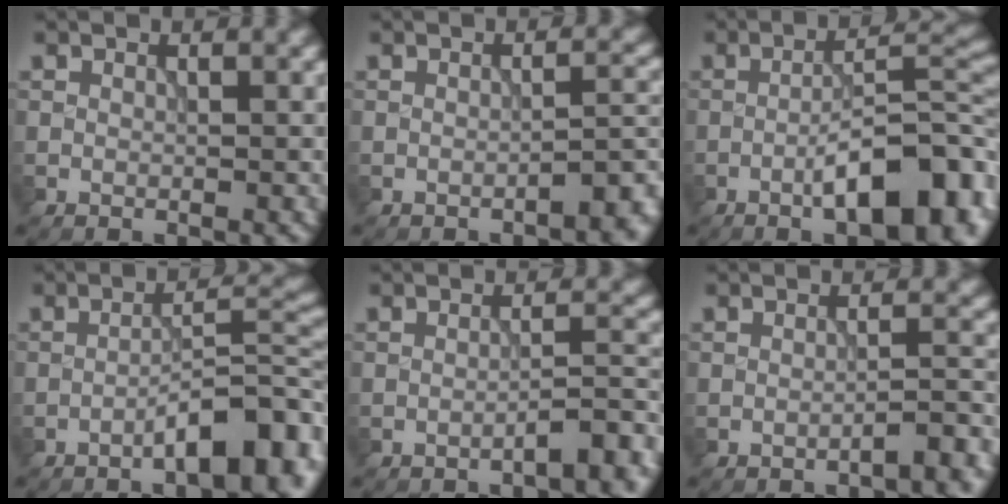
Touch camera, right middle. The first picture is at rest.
{"total": 3.1, "force": [-2.0, 0.9, 2.2], "torque": [-0.027, 0.009, -0.033]}
{"total": 10.3, "force": [-4.3, 3.3, 8.7], "torque": [-0.122, 0.008, -0.065]}
{"total": 7.4, "force": [-4.0, 1.9, 6.0], "torque": [-0.082, 0.016, -0.062]}
{"total": 3.9, "force": [-2.5, 1.0, 2.9], "torque": [-0.032, 0.013, -0.043]}
{"total": 3.2, "force": [-2.1, 0.8, 2.3], "torque": [-0.023, 0.012, -0.039]}